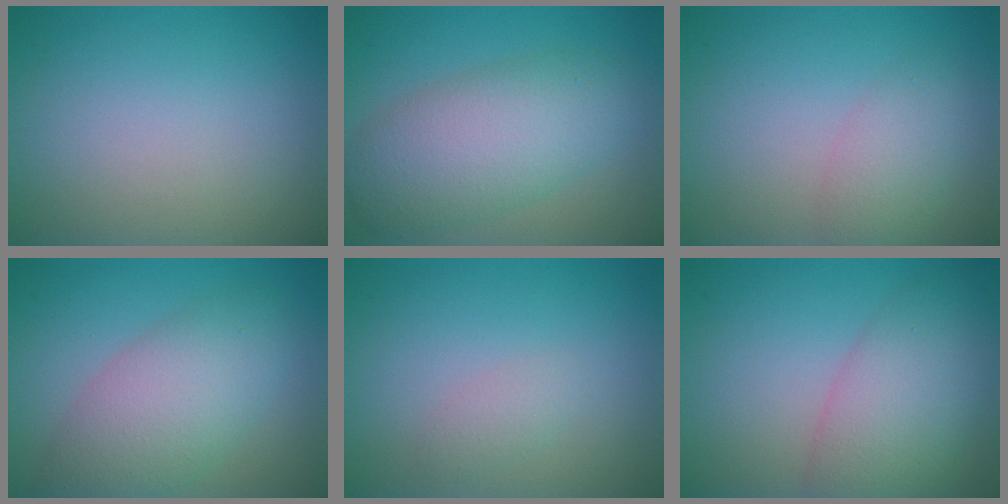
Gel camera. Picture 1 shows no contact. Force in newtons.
{"total": 7.3, "press": 7.3, "slide": 0.1}
{"total": 2.9, "press": 2.9, "slide": 0.1}
{"total": 6.5, "press": 6.5, "slide": 0.2}
{"total": 1.2, "press": 1.2, "slide": 0.1}
{"total": 6.7, "press": 6.7, "slide": 0.5}